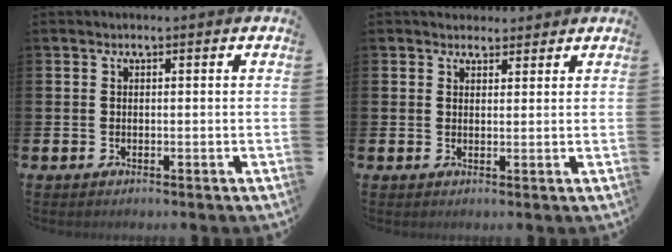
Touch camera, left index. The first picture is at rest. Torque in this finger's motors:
{"motor_torque": [1.08, -1.06, 0.17, 0.11]}